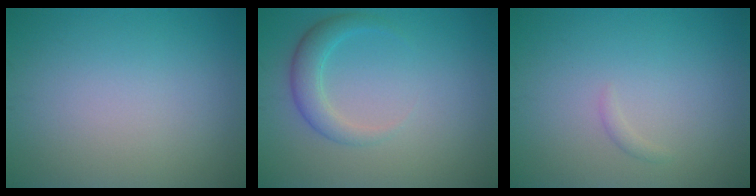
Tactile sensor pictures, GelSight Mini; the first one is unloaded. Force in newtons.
{"total": 2.7, "press": 2.6, "slide": 0.4}
{"total": 0.6, "press": 0.6, "slide": 0.1}